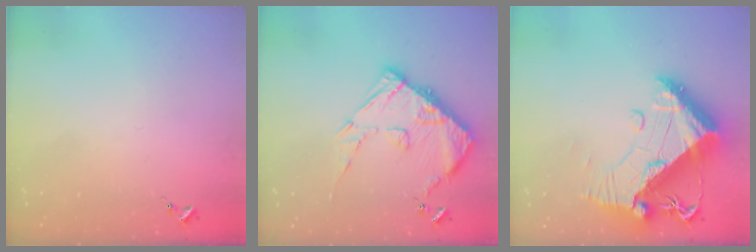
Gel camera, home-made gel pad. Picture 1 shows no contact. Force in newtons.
{"total": 14.4, "press": 14.3, "slide": 1.4}
{"total": 19.4, "press": 19.3, "slide": 2.1}